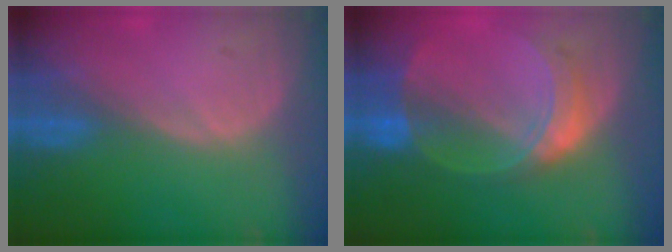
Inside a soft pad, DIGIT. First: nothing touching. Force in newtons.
{"total": 7.6, "press": 6.8, "slide": 3.4}